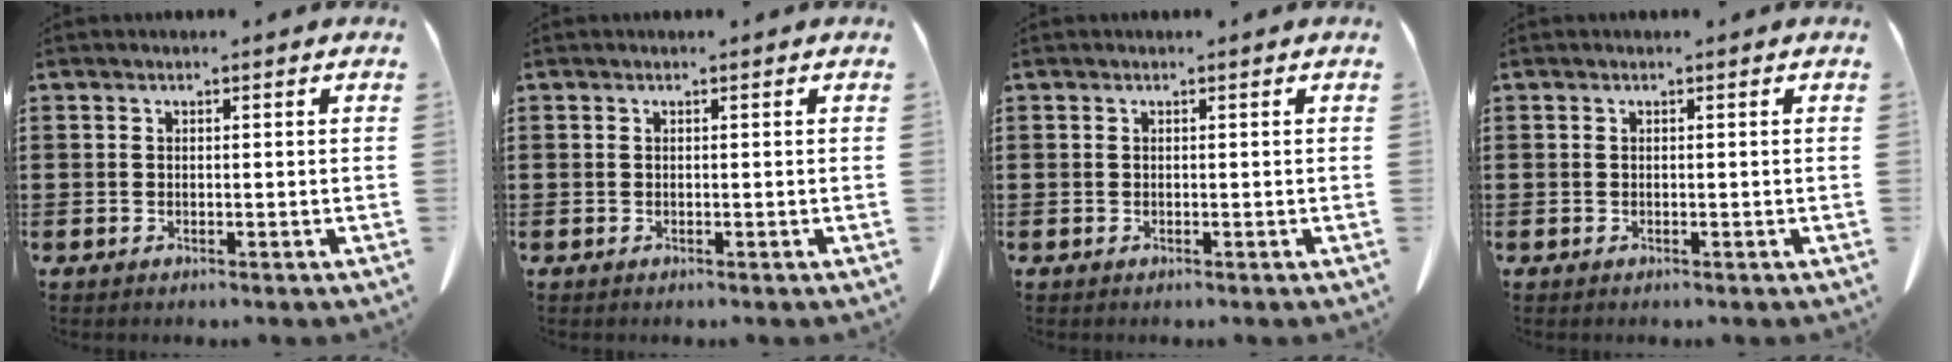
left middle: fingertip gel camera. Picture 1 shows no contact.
{"total": 0.0}
{"total": 0.0}
{"total": 0.0}